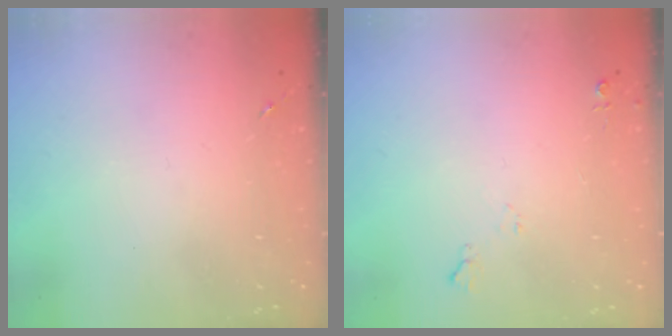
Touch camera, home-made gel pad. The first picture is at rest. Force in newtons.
{"total": 4.9, "press": 4.8, "slide": 0.9}